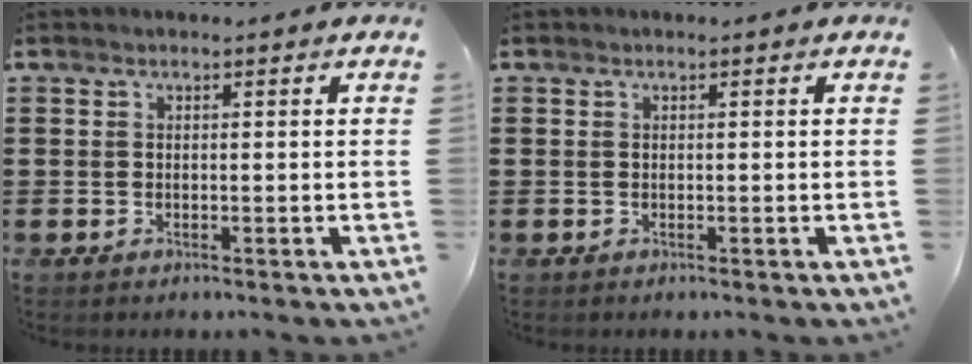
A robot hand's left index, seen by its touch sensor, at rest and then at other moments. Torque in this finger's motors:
{"motor_torque": [0.00, 0.00, 0.00, 0.00]}